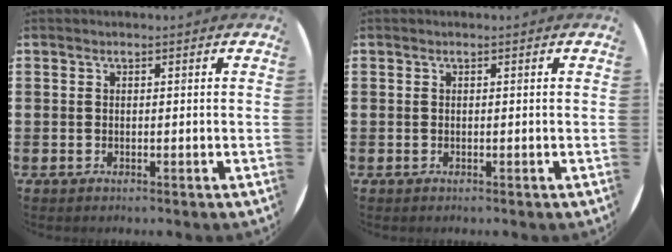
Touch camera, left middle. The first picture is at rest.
{"total": 0.0}